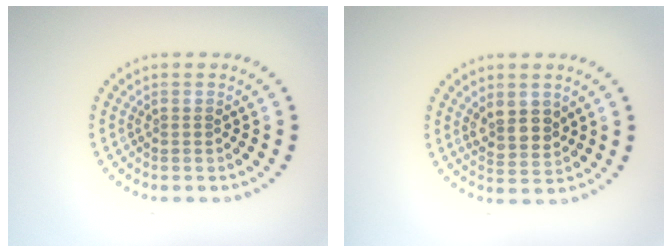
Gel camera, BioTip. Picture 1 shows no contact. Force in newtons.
{"total": 2.8, "press": 2.6, "slide": 1.1}